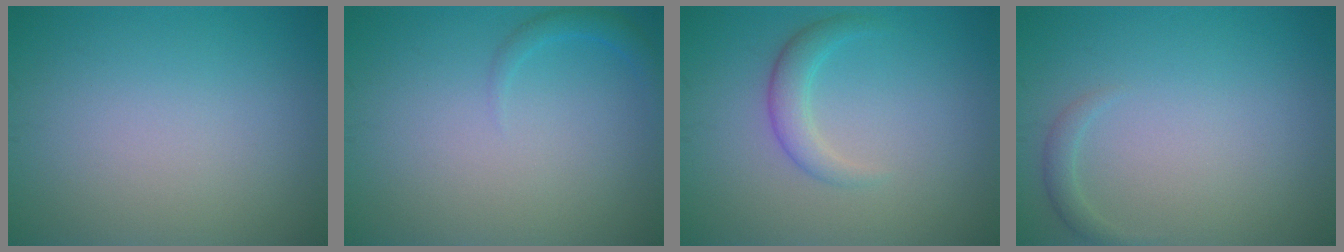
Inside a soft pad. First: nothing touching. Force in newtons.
{"total": 1.1, "press": 1.1, "slide": 0.1}
{"total": 2.3, "press": 2.3, "slide": 0.1}
{"total": 1.1, "press": 1.1, "slide": 0.0}